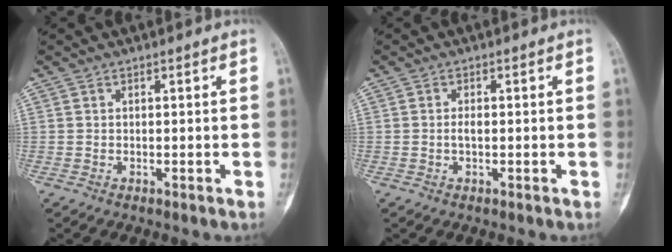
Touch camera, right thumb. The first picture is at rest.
{"total": 1.2, "force": [-0.2, 0.7, 1.0], "torque": [-0.016, 0.001, -0.005]}